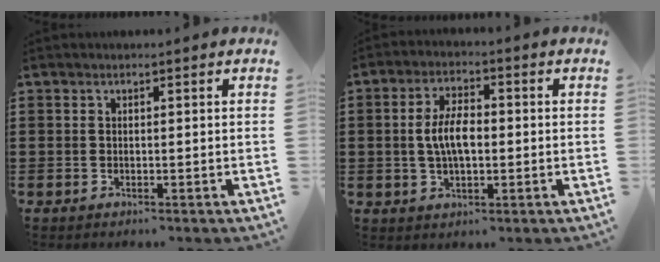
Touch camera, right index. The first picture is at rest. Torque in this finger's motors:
{"motor_torque": [1.18, -0.19, 0.56, 0.14]}